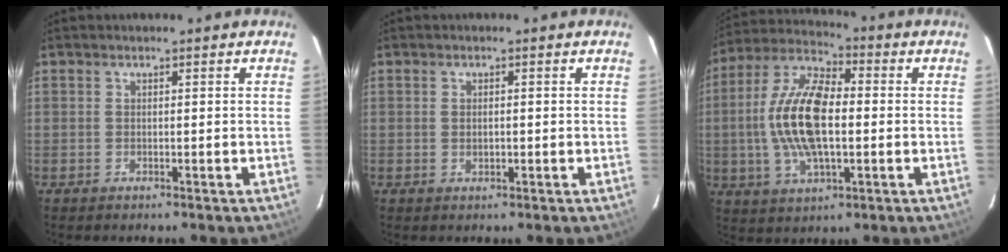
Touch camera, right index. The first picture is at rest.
{"total": 1.4, "force": [-0.1, 0.8, 1.1], "torque": [-0.019, 0.001, -0.001]}
{"total": 15.9, "force": [-0.7, 6.8, 14.4], "torque": [-0.293, 0.009, -0.018]}